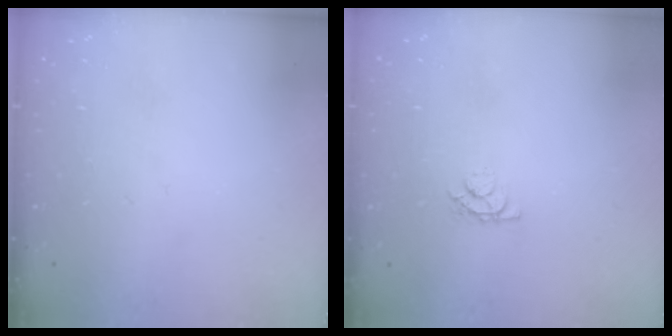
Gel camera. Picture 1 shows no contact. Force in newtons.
{"total": 3.6, "press": 3.6, "slide": 0.4}